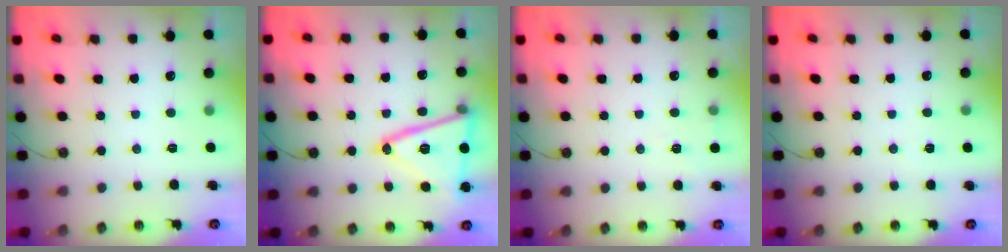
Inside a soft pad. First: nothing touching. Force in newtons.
{"total": 20.6, "press": 20.3, "slide": 3.4}
{"total": 5.2, "press": 3.2, "slide": 4.1}
{"total": 2.6, "press": 2.5, "slide": 0.8}